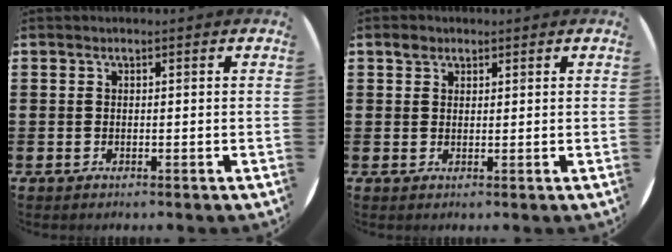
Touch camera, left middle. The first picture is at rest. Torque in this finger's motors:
{"motor_torque": [0.08, -0.06, 0.02, 0.00]}